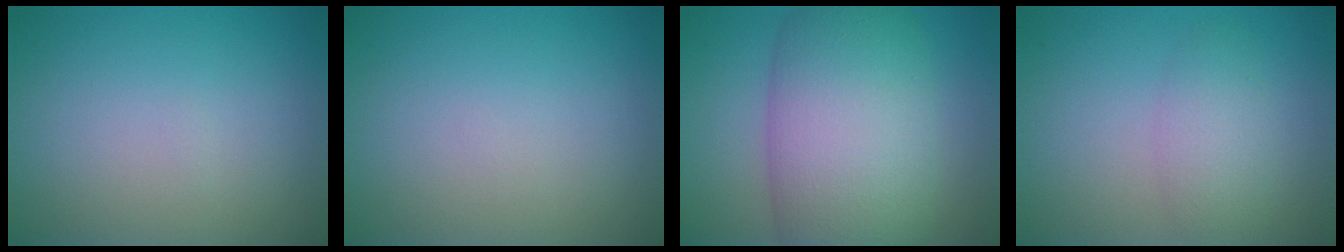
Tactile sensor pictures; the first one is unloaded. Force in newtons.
{"total": 0.0}
{"total": 11.6, "press": 11.6, "slide": 0.5}
{"total": 2.7, "press": 2.7, "slide": 0.2}